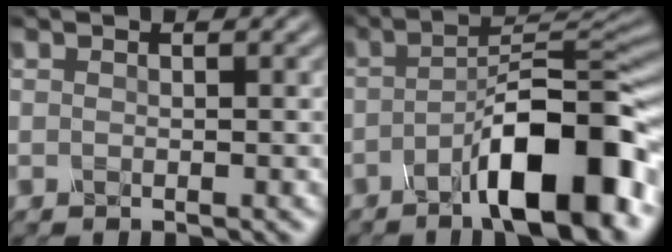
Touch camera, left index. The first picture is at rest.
{"total": 10.5, "force": [-4.7, 2.6, 9.0], "torque": [-0.130, 0.014, -0.075]}